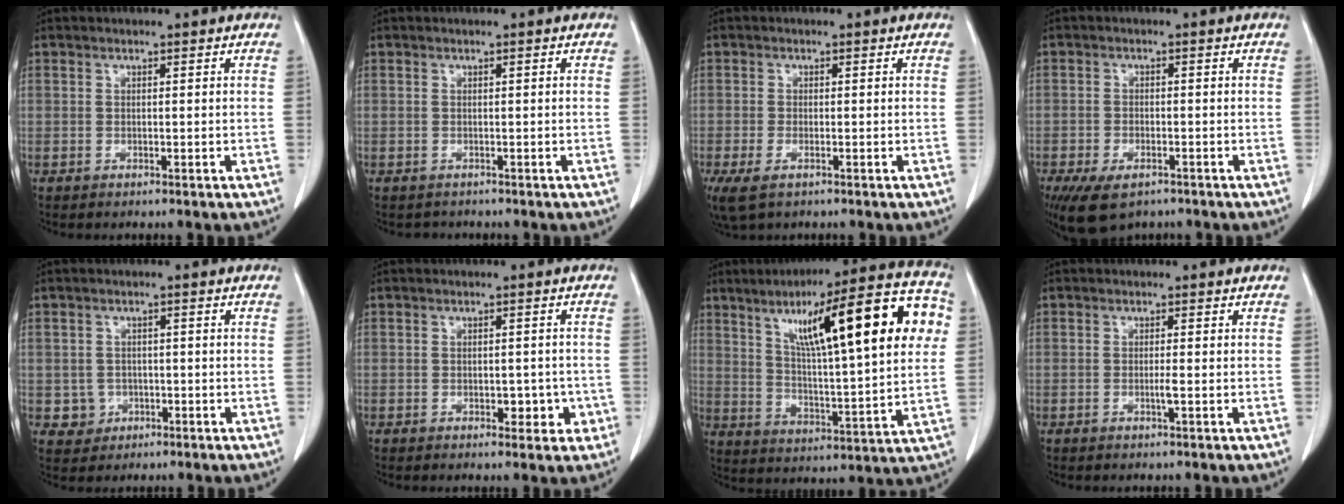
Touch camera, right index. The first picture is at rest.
{"total": 1.2, "force": [-1.0, 0.7, -0.1], "torque": [-0.001, -0.001, -0.015]}
{"total": 4.8, "force": [-2.6, 1.9, 3.5], "torque": [-0.074, -0.012, -0.041]}
{"total": 7.7, "force": [-5.0, 3.8, 4.4], "torque": [-0.077, -0.008, -0.079]}
{"total": 3.5, "force": [-0.9, 3.4, 0.0], "torque": [0.012, 0.012, -0.008]}
{"total": 3.3, "force": [-1.1, 2.1, 2.4], "torque": [-0.017, 0.009, -0.007]}
{"total": 24.2, "force": [7.9, 3.3, 22.6], "torque": [-0.331, 0.038, 0.115]}
{"total": 1.0, "force": [-0.3, -0.2, 0.9], "torque": [-0.019, 0.000, -0.004]}